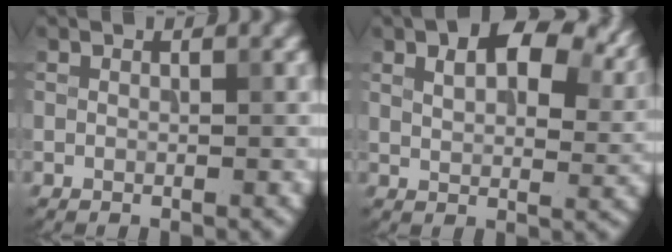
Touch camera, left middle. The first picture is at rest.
{"total": 9.6, "force": [4.7, 4.8, 6.8], "torque": [-0.105, 0.008, 0.080]}